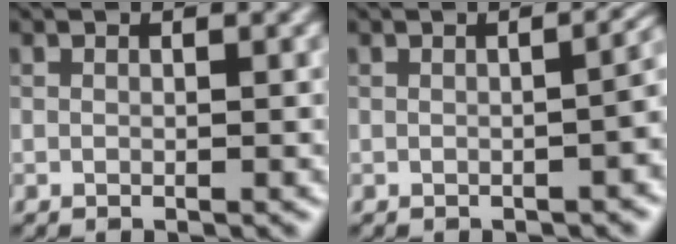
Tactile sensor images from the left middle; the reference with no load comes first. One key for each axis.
{"total": 3.5, "fx": -0.8, "fy": 1.6, "fz": 3.0, "tx": -0.023, "ty": 0.005, "tz": -0.009}